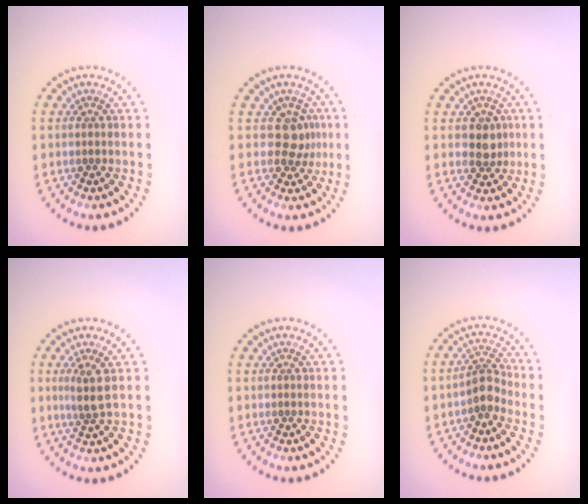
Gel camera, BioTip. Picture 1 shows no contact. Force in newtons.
{"total": 2.3, "press": 1.8, "slide": 1.4}
{"total": 2.0, "press": 1.9, "slide": 0.7}
{"total": 2.1, "press": 1.6, "slide": 1.4}
{"total": 0.0}
{"total": 2.5, "press": 1.9, "slide": 1.6}